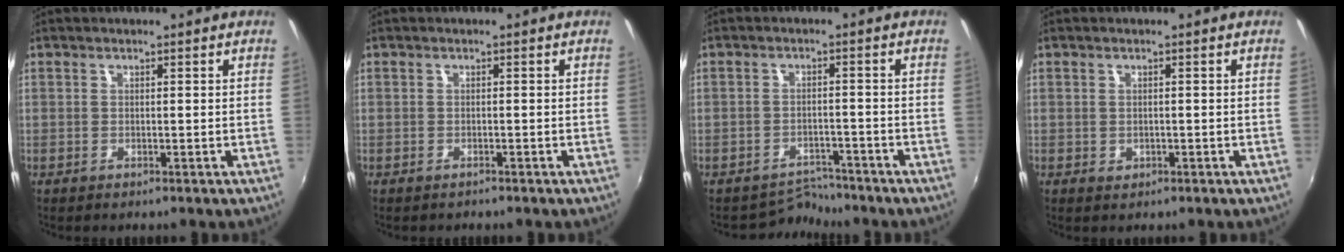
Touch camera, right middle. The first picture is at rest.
{"total": 0.6, "force": [-0.6, 0.2, 0.0], "torque": [-0.002, 0.001, -0.009]}
{"total": 3.9, "force": [-3.7, 0.8, -1.0], "torque": [0.012, 0.011, -0.059]}
{"total": 0.9, "force": [-0.2, 0.8, 0.4], "torque": [-0.004, 0.000, -0.001]}